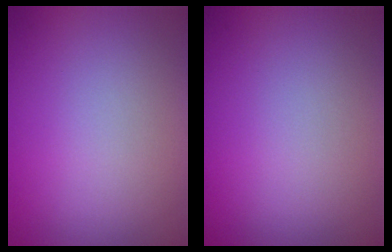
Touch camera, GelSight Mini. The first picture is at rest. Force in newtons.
{"total": 0.0}